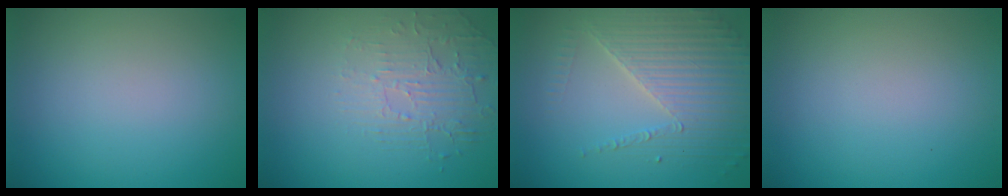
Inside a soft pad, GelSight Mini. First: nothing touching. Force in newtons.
{"total": 2.1, "press": 1.3, "slide": 1.7}
{"total": 4.5, "press": 3.9, "slide": 2.2}
{"total": 0.0}